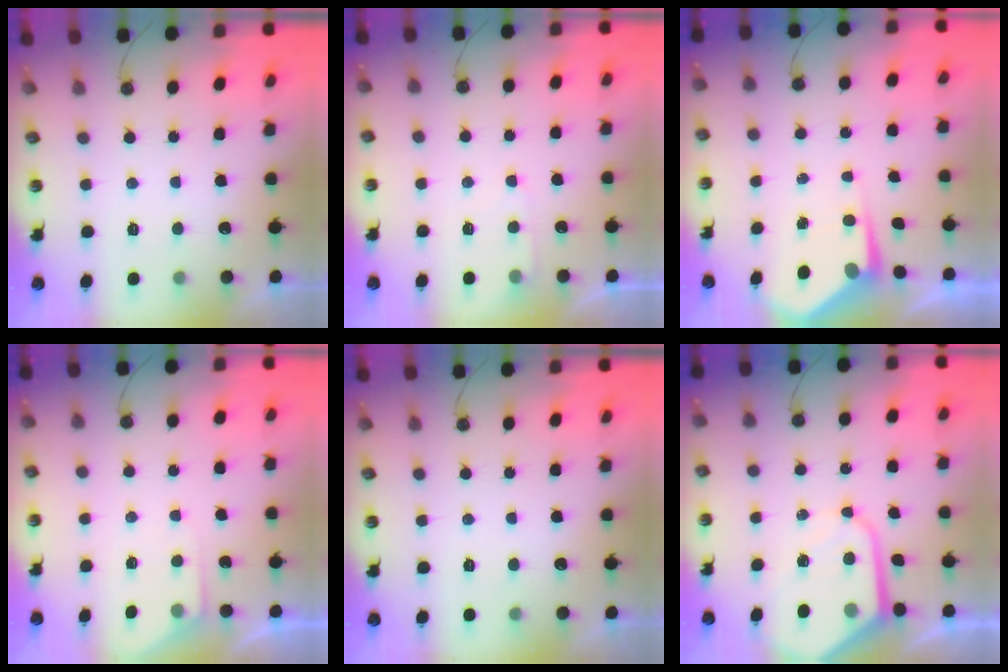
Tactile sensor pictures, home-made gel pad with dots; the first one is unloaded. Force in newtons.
{"total": 3.7, "press": 3.7, "slide": 0.4}
{"total": 4.2, "press": 4.2, "slide": 0.6}
{"total": 3.4, "press": 3.3, "slide": 0.5}
{"total": 0.0}
{"total": 9.6, "press": 9.5, "slide": 0.7}